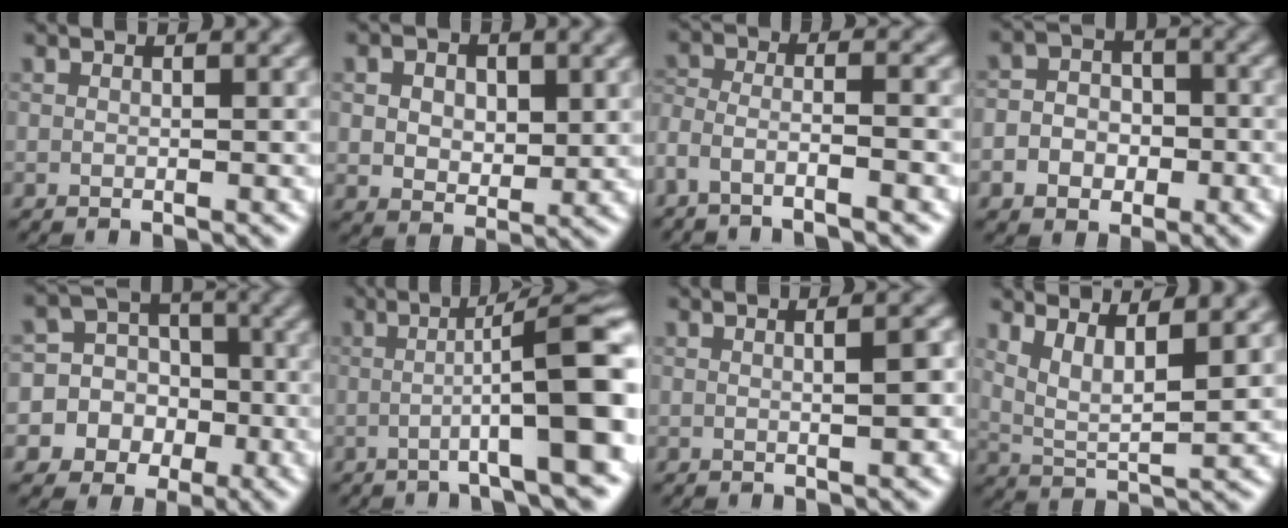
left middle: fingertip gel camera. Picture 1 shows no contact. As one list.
[{"total": 4.6, "force": [1.3, 3.3, 2.9], "torque": [-0.054, -0.009, 0.012]}, {"total": 4.4, "force": [-3.1, 0.9, 3.0], "torque": [-0.056, -0.007, -0.074]}, {"total": 5.0, "force": [-1.4, 4.2, 2.2], "torque": [-0.017, -0.005, -0.045]}, {"total": 9.8, "force": [-2.7, 9.2, 1.8], "torque": [-0.052, 0.005, -0.068]}, {"total": 10.3, "force": [-1.0, 1.8, 10.1], "torque": [-0.128, 0.006, -0.026]}, {"total": 3.1, "force": [0.2, 0.9, 2.9], "torque": [-0.036, -0.002, -0.007]}, {"total": 4.6, "force": [2.7, 1.4, 3.4], "torque": [-0.073, -0.011, 0.052]}]